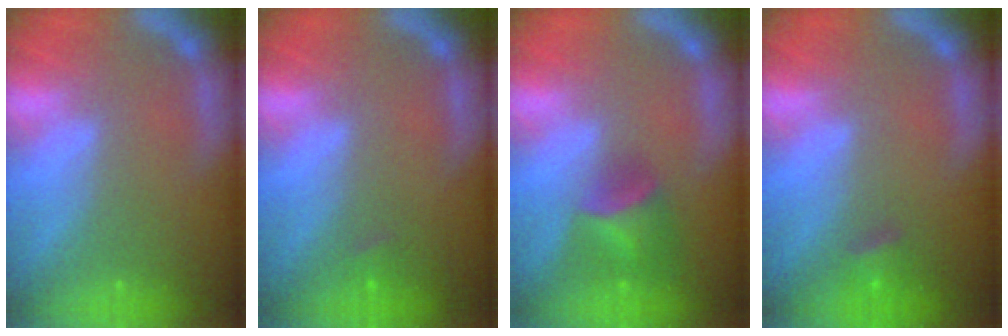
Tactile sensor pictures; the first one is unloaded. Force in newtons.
{"total": 0.9}
{"total": 4.4}
{"total": 1.9}